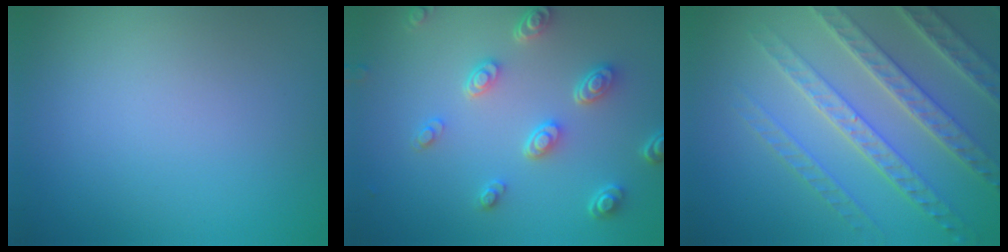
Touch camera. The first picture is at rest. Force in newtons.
{"total": 4.5, "press": 3.4, "slide": 3.0}
{"total": 7.0, "press": 5.4, "slide": 4.5}